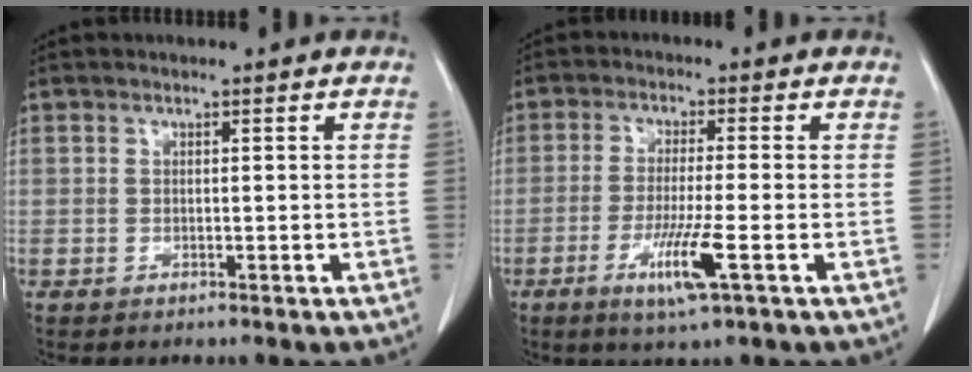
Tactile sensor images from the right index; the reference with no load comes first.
{"total": 7.0, "force": [-2.9, -0.3, 6.4], "torque": [-0.123, -0.020, -0.052]}